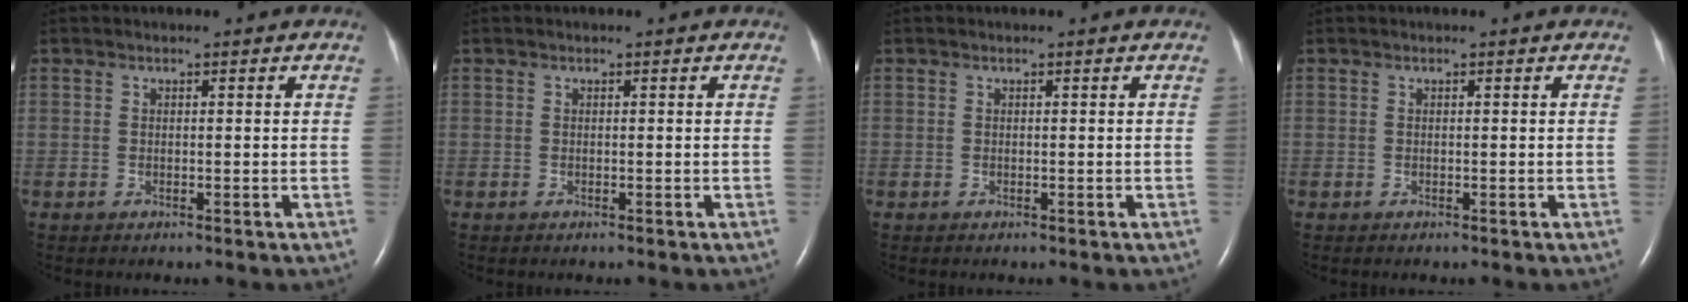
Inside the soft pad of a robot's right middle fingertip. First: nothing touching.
{"total": 0.0}
{"total": 0.0}
{"total": 0.0}